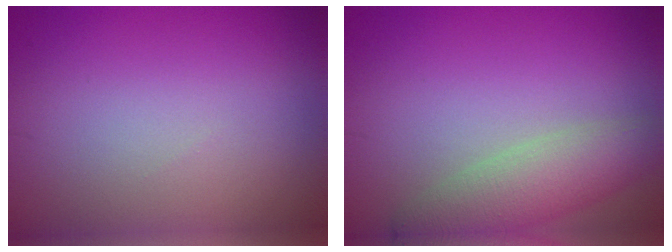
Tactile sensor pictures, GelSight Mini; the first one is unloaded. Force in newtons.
{"total": 4.4, "press": 4.4, "slide": 0.4}